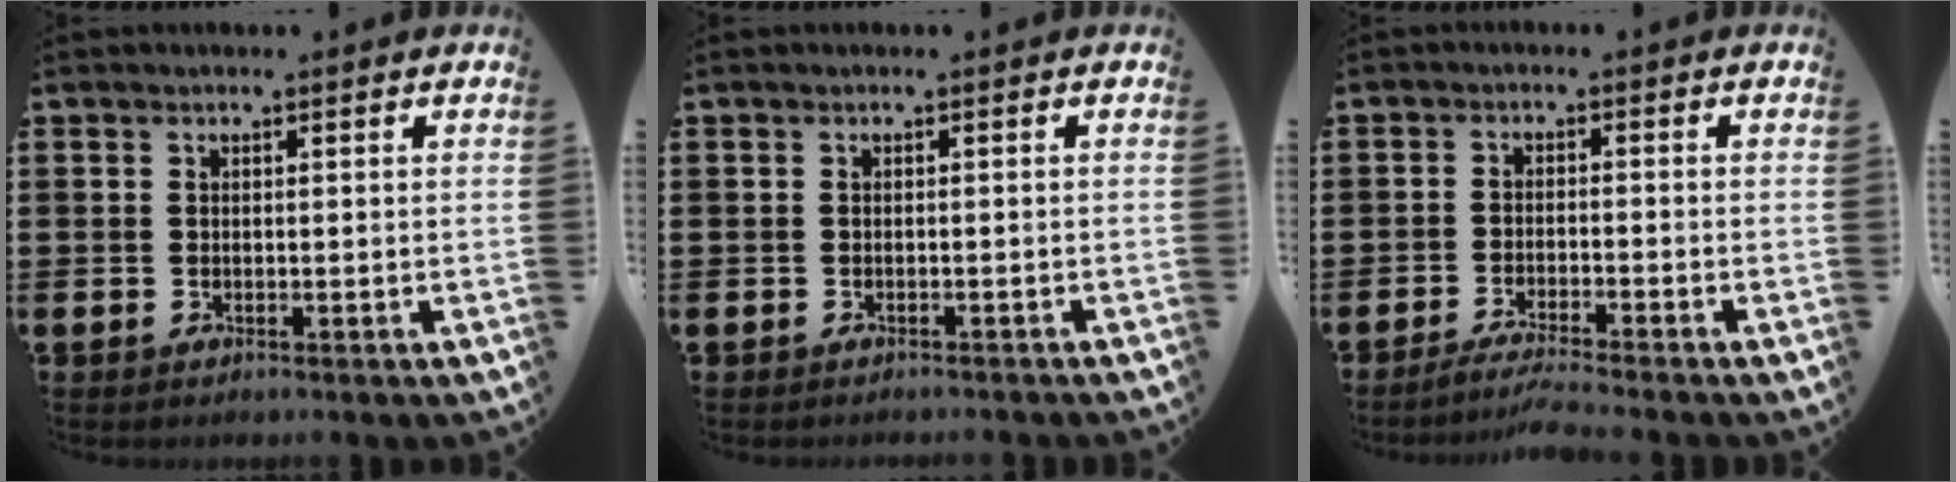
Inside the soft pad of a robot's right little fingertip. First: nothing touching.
{"total": 0.6, "force": [-0.6, -0.1, 0.0], "torque": [0.001, 0.000, -0.012]}
{"total": 2.9, "force": [-2.6, -0.4, 1.3], "torque": [-0.020, -0.001, -0.049]}